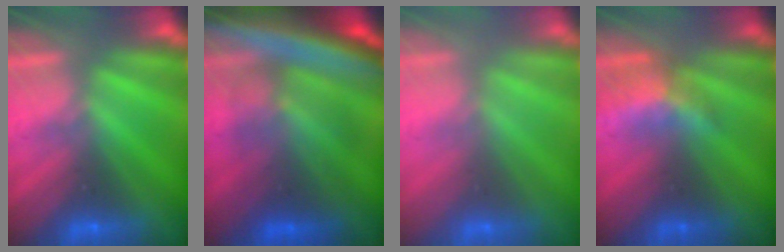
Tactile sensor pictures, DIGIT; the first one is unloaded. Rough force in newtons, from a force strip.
{"total": 8.7}
{"total": 2.4}
{"total": 2.3}